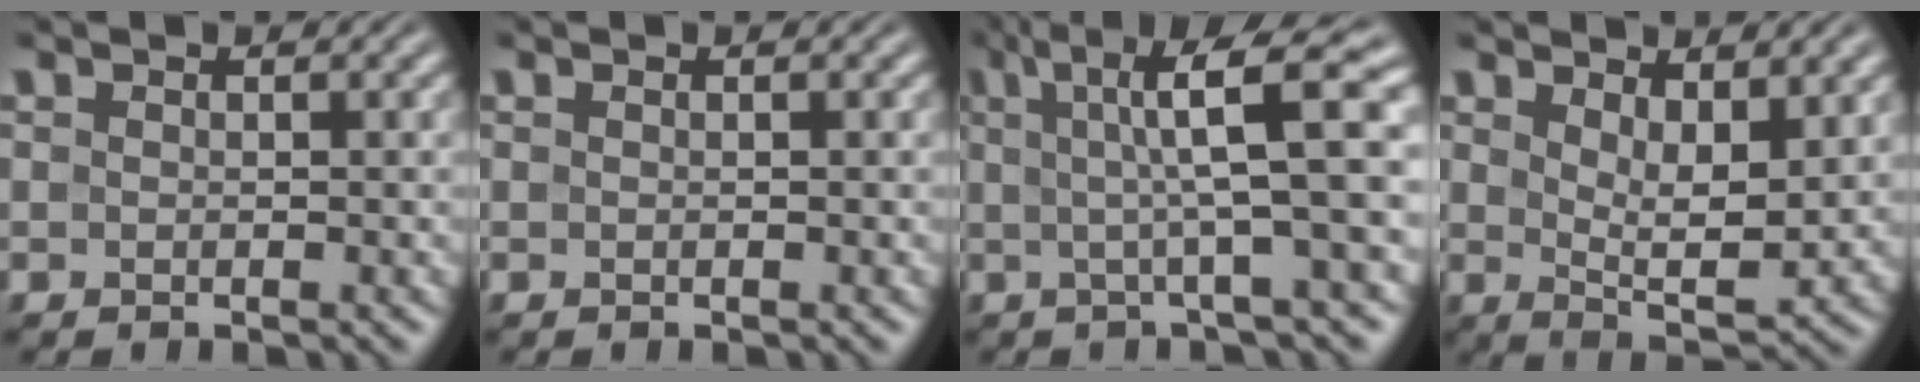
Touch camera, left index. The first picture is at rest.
{"total": 0.0}
{"total": 9.0, "force": [2.1, 1.5, 8.6], "torque": [-0.113, 0.021, 0.026]}
{"total": 5.2, "force": [2.1, 2.0, 4.3], "torque": [-0.077, -0.015, 0.042]}